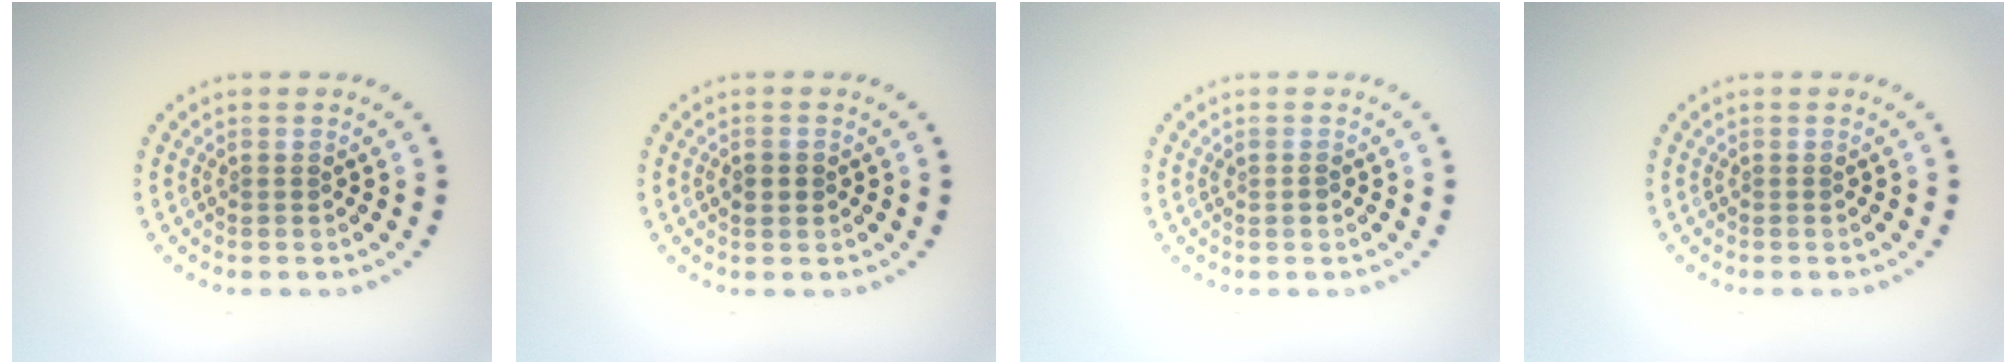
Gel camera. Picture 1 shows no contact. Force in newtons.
{"total": 1.8, "press": 1.8, "slide": 0.1}
{"total": 0.6, "press": 0.6, "slide": 0.1}
{"total": 0.0}